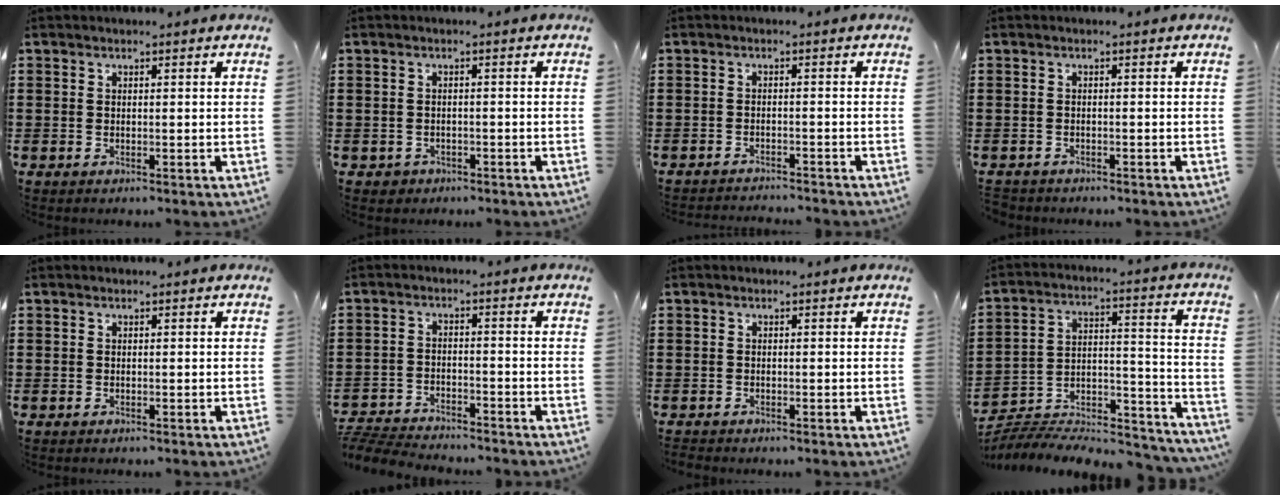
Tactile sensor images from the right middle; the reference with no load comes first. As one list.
[{"total": 1.1, "force": [-0.8, 0.8, 0.0], "torque": [-0.003, 0.003, -0.020]}, {"total": 1.9, "force": [-1.9, 0.0, -0.1], "torque": [-0.004, 0.002, -0.041]}, {"total": 1.1, "force": [-1.1, 0.3, -0.1], "torque": [-0.001, 0.002, -0.024]}, {"total": 0.0}, {"total": 5.1, "force": [-5.1, 0.7, 0.5], "torque": [-0.019, 0.007, -0.107]}, {"total": 0.9, "force": [-0.9, 0.3, -0.1], "torque": [0.001, 0.004, -0.020]}, {"total": 6.0, "force": [-5.7, 1.4, 1.2], "torque": [-0.018, 0.003, -0.116]}]